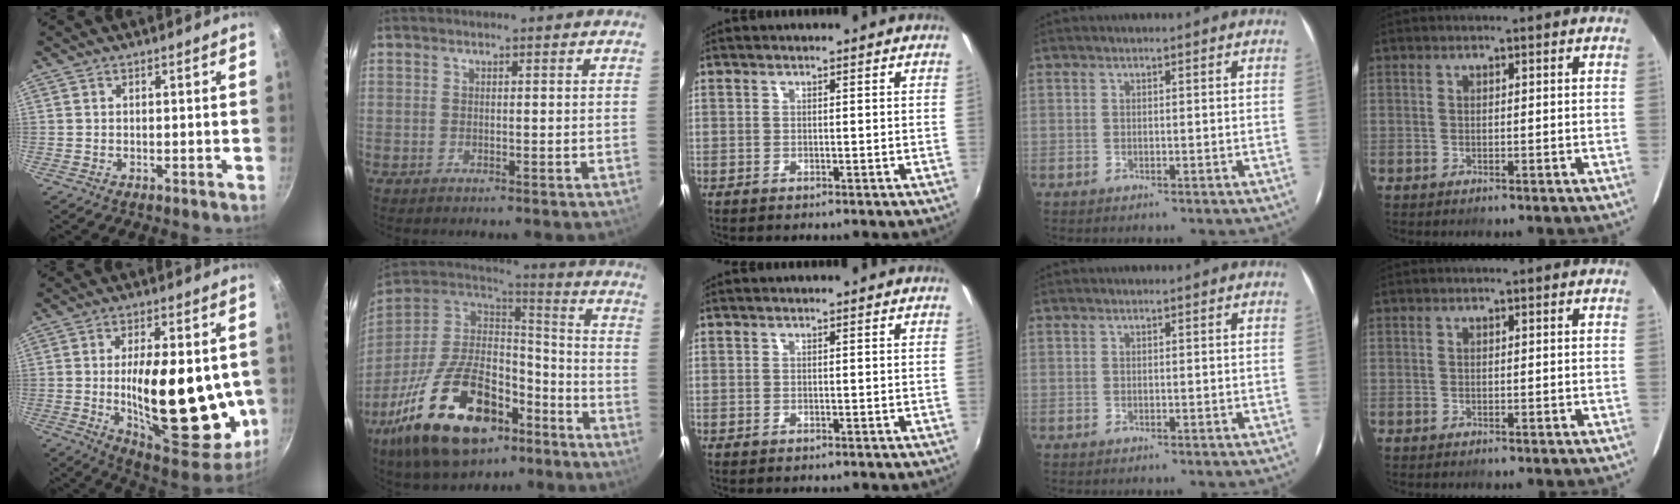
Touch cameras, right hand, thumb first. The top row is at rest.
{"thumb": {"total": 26.8, "force": [-1.9, 11.6, 24.0], "torque": [-0.323, -0.018, -0.017]}, "index": {"total": 28.2, "force": [-15.5, 14.5, 18.5], "torque": [-0.372, -0.008, -0.249]}}